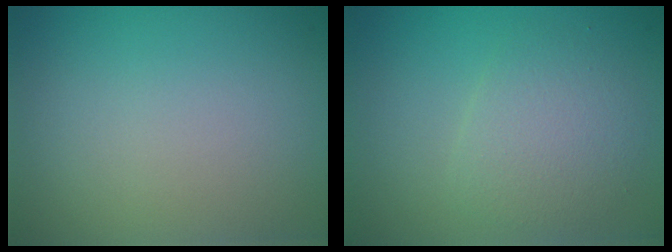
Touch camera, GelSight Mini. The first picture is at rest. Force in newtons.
{"total": 3.0, "press": 3.0, "slide": 0.1}